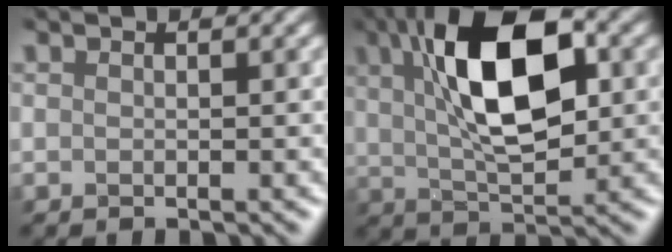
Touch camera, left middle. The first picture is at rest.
{"total": 8.8, "force": [2.2, 3.3, 7.8], "torque": [-0.144, 0.014, 0.050]}